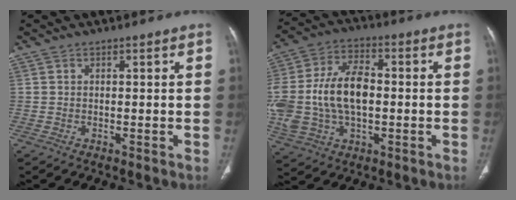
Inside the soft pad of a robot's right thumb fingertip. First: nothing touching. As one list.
[{"total": 17.8, "force": [-0.7, 11.1, 14.0], "torque": [-0.297, 0.022, -0.008]}]